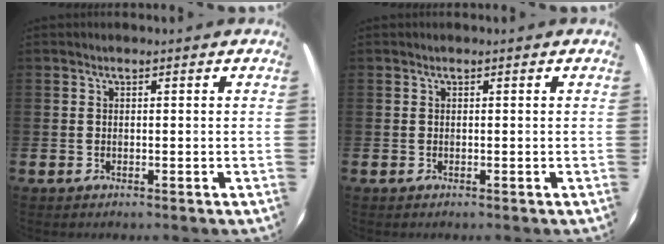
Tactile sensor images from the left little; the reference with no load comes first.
{"total": 0.0}